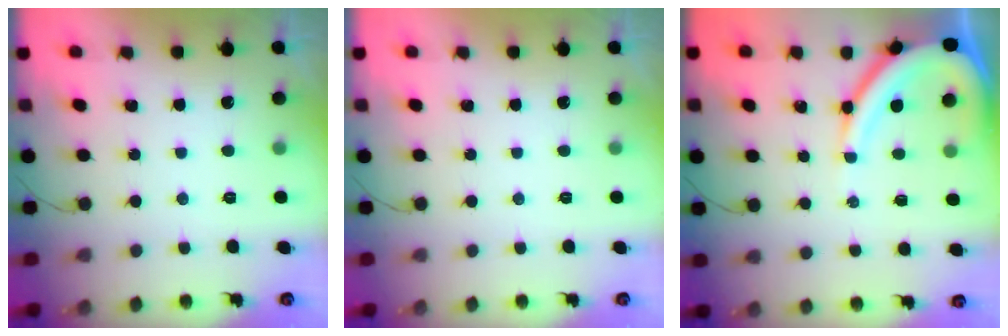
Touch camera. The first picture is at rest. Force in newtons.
{"total": 0.0}
{"total": 11.4, "press": 11.3, "slide": 1.3}